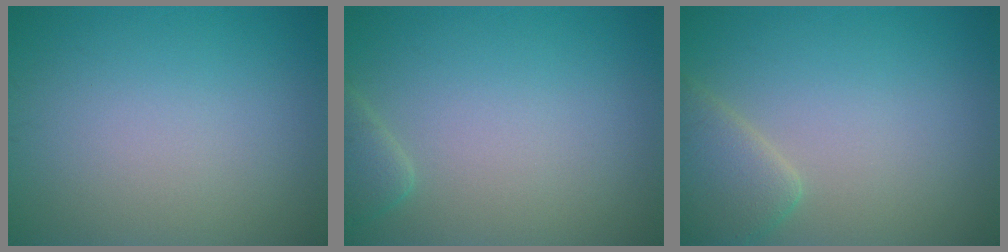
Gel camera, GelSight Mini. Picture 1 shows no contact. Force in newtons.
{"total": 1.6, "press": 1.6, "slide": 0.2}
{"total": 3.3, "press": 3.3, "slide": 0.2}